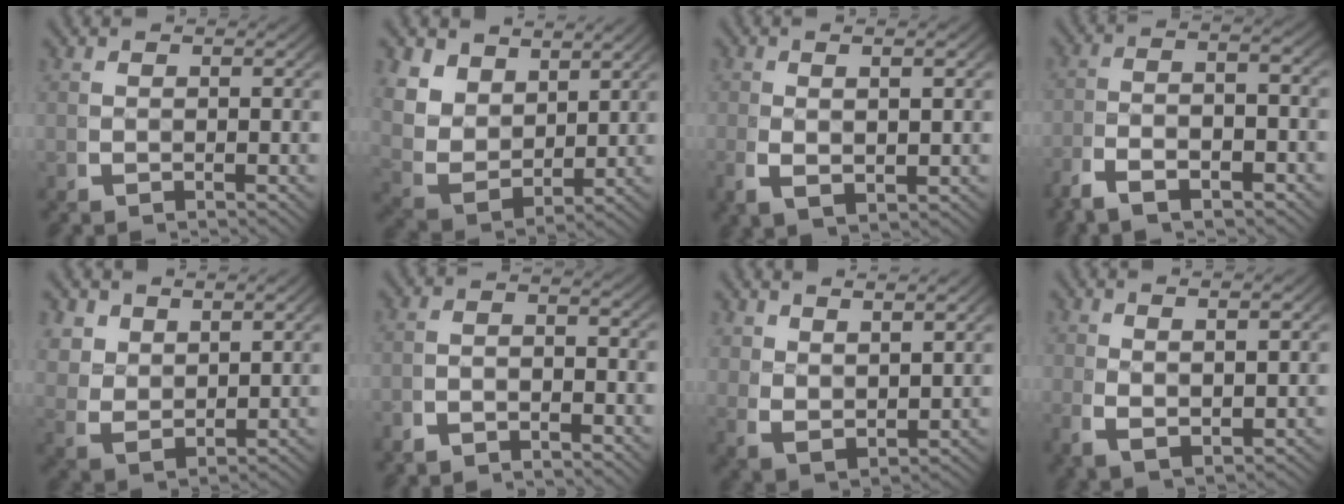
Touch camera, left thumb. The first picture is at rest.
{"total": 7.7, "force": [1.8, 5.6, 4.9], "torque": [-0.131, -0.028, 0.046]}
{"total": 3.1, "force": [0.3, 1.1, 2.9], "torque": [-0.062, -0.004, 0.015]}
{"total": 4.9, "force": [-1.8, 2.0, 4.1], "torque": [-0.082, -0.001, -0.034]}
{"total": 4.2, "force": [1.7, 2.9, 2.4], "torque": [-0.072, -0.023, 0.053]}
{"total": 2.3, "force": [-2.0, 0.7, 0.7], "torque": [-0.008, -0.004, -0.043]}
{"total": 4.0, "force": [2.3, 2.0, 2.5], "torque": [-0.059, -0.018, 0.061]}
{"total": 2.8, "force": [0.8, 0.9, 2.5], "torque": [-0.055, -0.007, 0.027]}